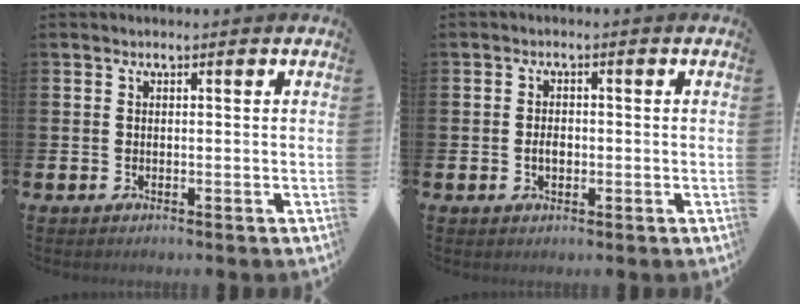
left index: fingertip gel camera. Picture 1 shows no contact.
{"total": 2.0, "force": [-0.3, 1.3, 1.5], "torque": [-0.019, 0.002, -0.010]}